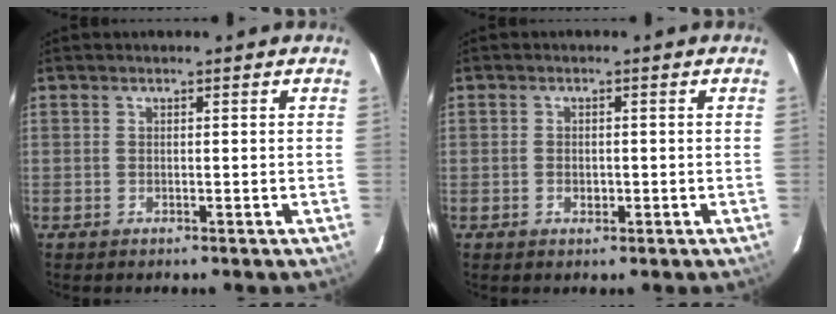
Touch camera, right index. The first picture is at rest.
{"total": 1.8, "force": [-0.5, 1.3, 1.1], "torque": [-0.020, 0.002, -0.008]}